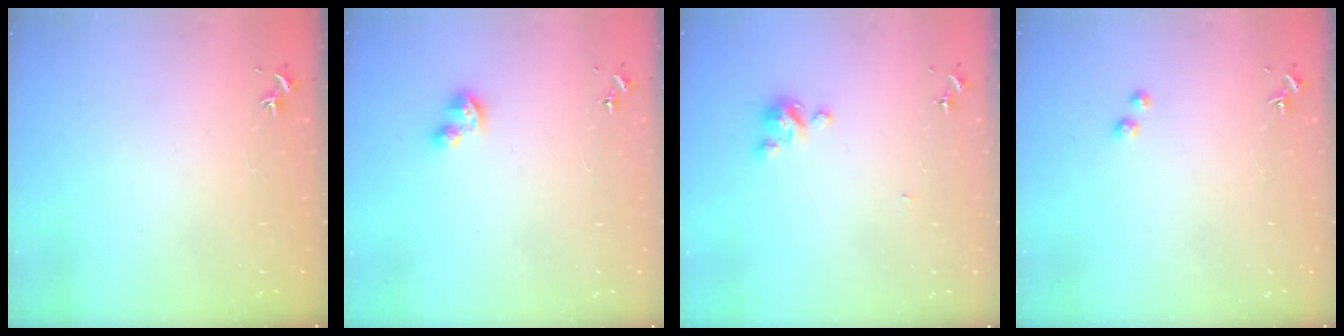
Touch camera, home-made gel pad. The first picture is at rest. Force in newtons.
{"total": 6.0, "press": 6.0, "slide": 0.4}
{"total": 4.5, "press": 4.5, "slide": 0.3}
{"total": 1.8, "press": 1.7, "slide": 0.2}